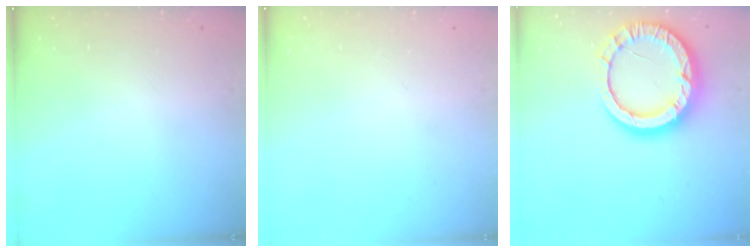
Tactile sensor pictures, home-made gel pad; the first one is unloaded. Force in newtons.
{"total": 0.0}
{"total": 17.2, "press": 17.1, "slide": 1.5}